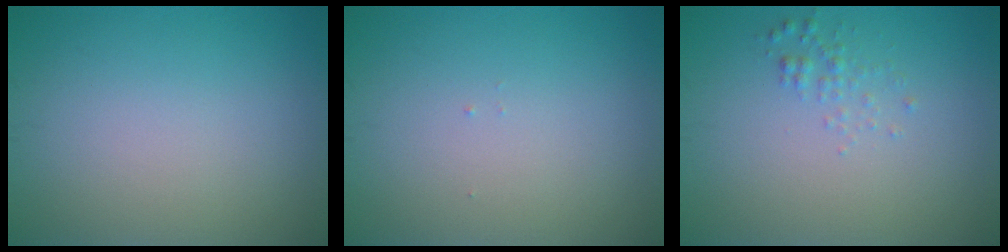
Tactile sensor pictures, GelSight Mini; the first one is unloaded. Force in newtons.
{"total": 0.0}
{"total": 1.1, "press": 1.1, "slide": 0.0}